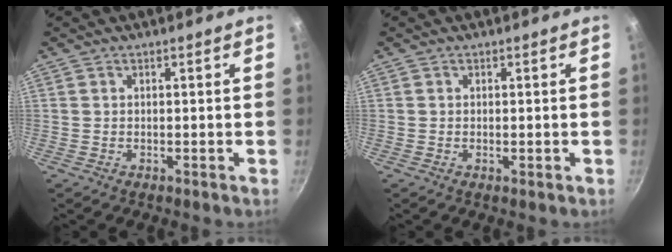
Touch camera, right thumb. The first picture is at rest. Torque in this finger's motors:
{"motor_torque": [-0.28, -0.12, -0.42, 0.01, -0.07]}